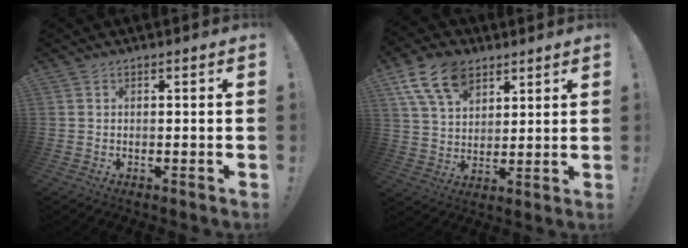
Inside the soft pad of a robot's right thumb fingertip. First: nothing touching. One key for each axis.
{"total": 14.3, "fx": 8.4, "fy": 8.9, "fz": 7.4, "tx": -0.130, "ty": -0.035, "tz": 0.159}